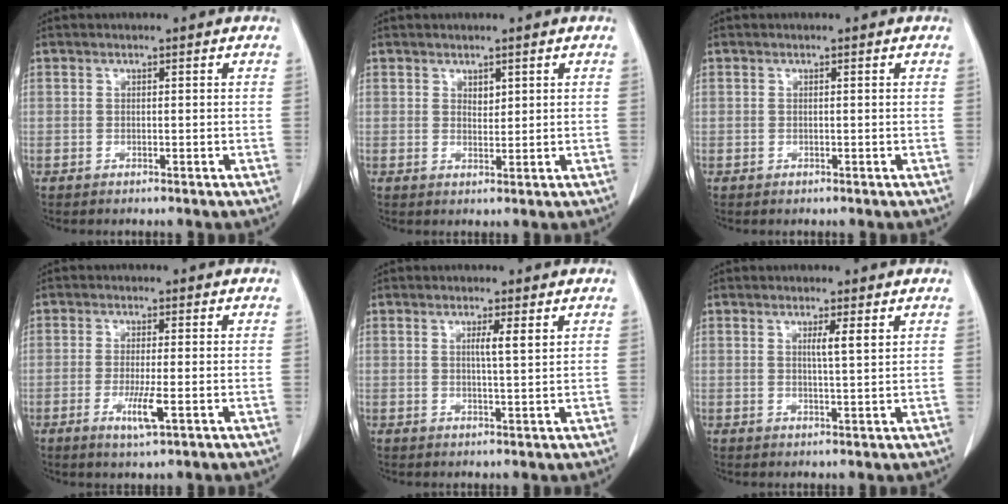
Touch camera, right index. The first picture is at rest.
{"total": 1.4, "force": [0.9, 0.8, 0.8], "torque": [-0.011, -0.004, 0.018]}
{"total": 0.0}
{"total": 4.2, "force": [-1.4, 0.2, 4.0], "torque": [-0.074, -0.009, -0.020]}
{"total": 2.4, "force": [1.0, -0.2, 2.2], "torque": [-0.043, -0.001, 0.018]}
{"total": 2.4, "force": [1.1, -0.2, 2.1], "torque": [-0.041, -0.002, 0.019]}